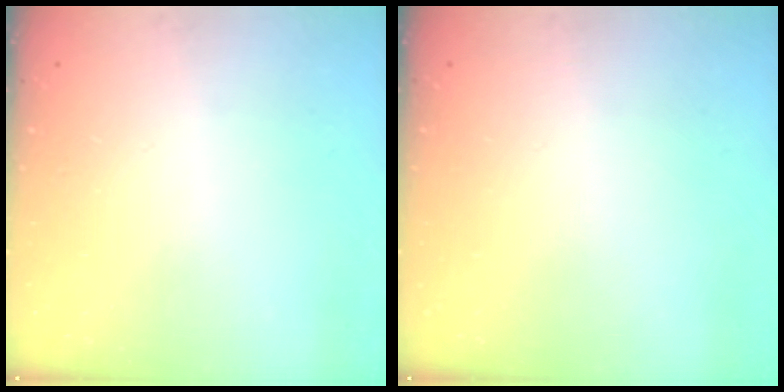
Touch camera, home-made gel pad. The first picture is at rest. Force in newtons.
{"total": 0.0}